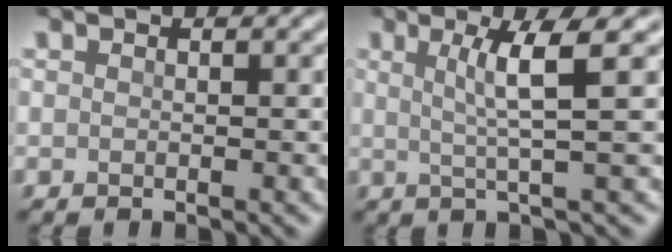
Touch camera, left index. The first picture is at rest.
{"total": 4.2, "force": [1.2, 0.5, 4.0], "torque": [-0.069, 0.001, 0.022]}